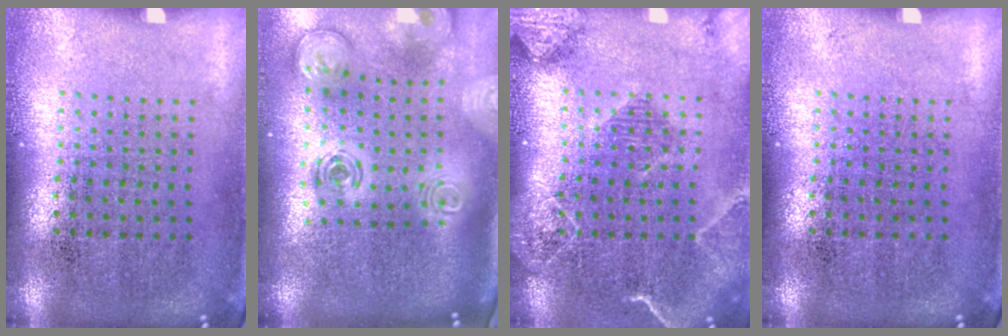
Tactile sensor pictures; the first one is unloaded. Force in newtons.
{"total": 2.8, "press": 2.0, "slide": 2.0}
{"total": 2.2, "press": 2.1, "slide": 0.8}
{"total": 0.0}